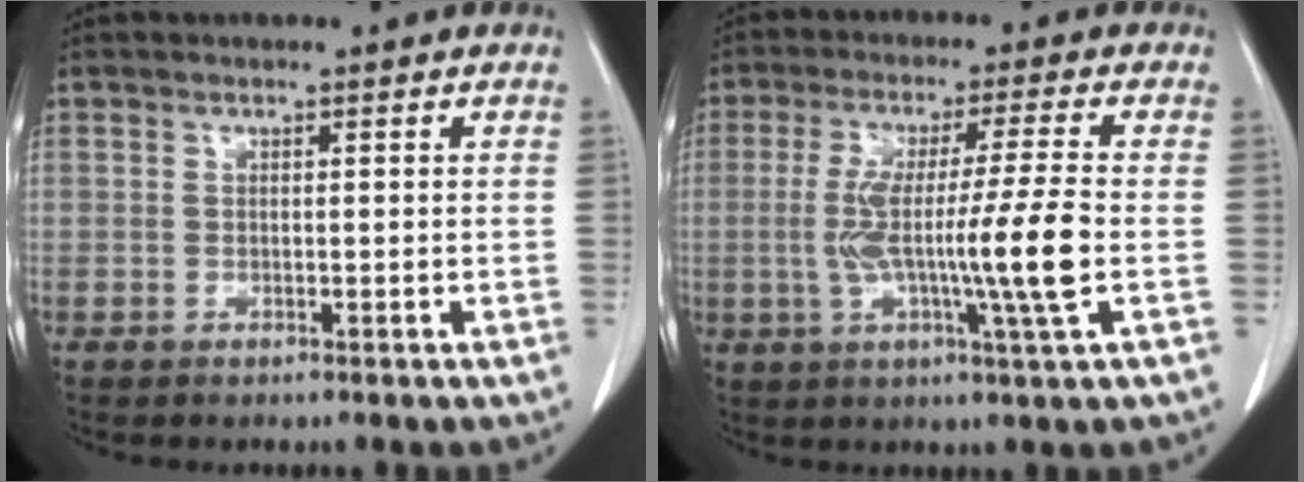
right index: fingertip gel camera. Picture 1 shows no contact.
{"total": 12.3, "force": [-1.7, -1.2, 12.1], "torque": [-0.226, -0.011, -0.031]}